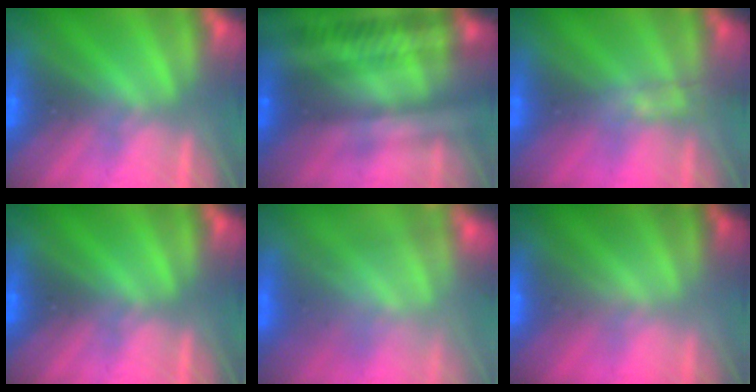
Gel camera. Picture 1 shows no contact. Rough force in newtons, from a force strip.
{"total": 2.5}
{"total": 2.7}
{"total": 0.0}
{"total": 4.1}
{"total": 2.1}